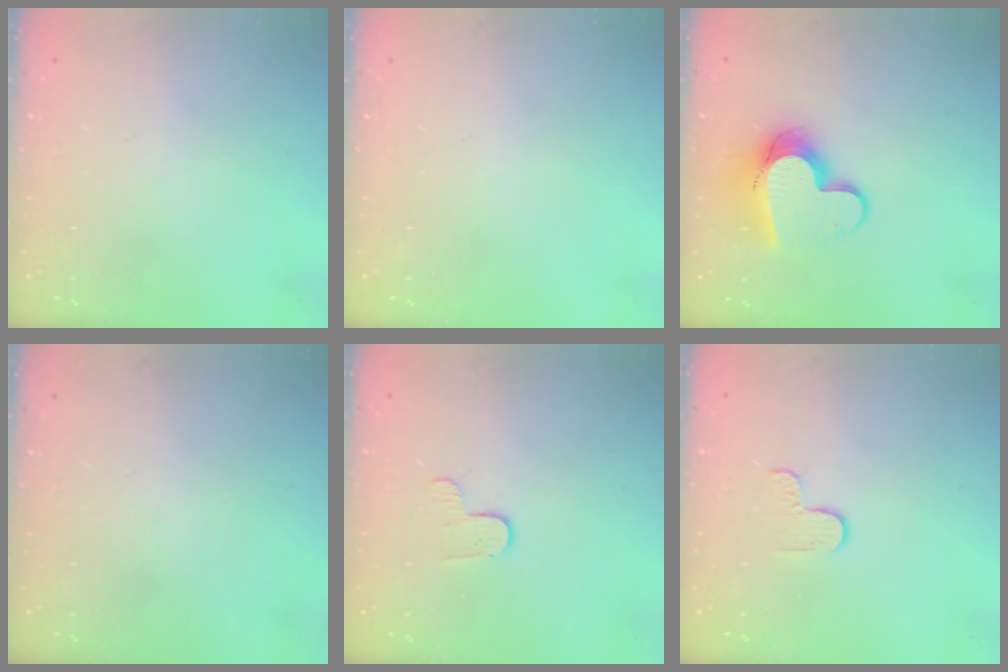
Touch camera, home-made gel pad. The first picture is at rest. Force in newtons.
{"total": 0.0}
{"total": 11.5, "press": 11.4, "slide": 1.2}
{"total": 0.0}
{"total": 4.4, "press": 4.4, "slide": 0.4}
{"total": 3.0, "press": 3.0, "slide": 0.4}